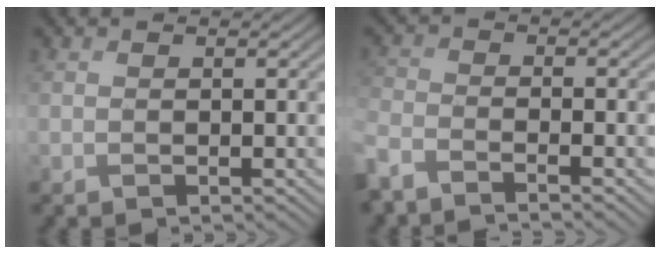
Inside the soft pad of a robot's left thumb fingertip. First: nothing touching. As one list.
[{"total": 5.2, "force": [-4.3, 1.3, 2.5], "torque": [-0.070, -0.016, -0.092]}]